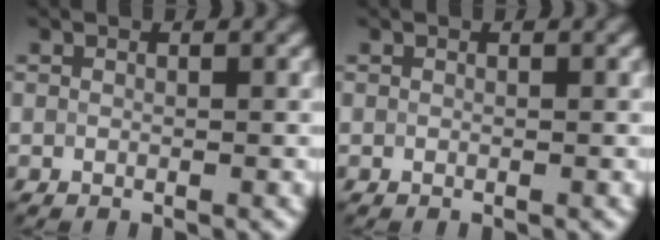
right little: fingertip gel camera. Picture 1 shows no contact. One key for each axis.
{"total": 0.0}